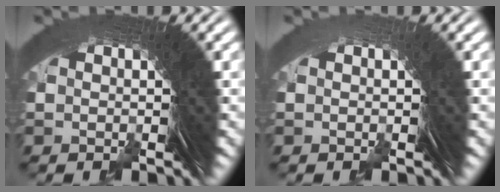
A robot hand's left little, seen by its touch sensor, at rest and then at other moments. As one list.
[{"total": 1.0, "force": [-0.6, -0.6, -0.6], "torque": [0.017, 0.008, -0.012]}]